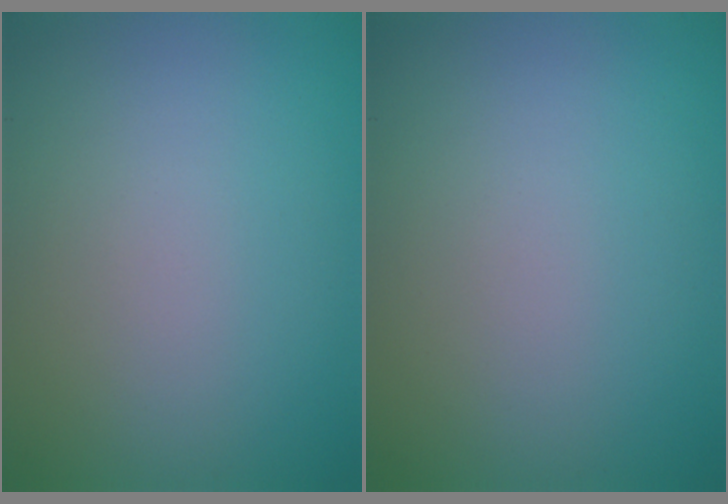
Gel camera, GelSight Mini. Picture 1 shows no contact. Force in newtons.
{"total": 0.0}